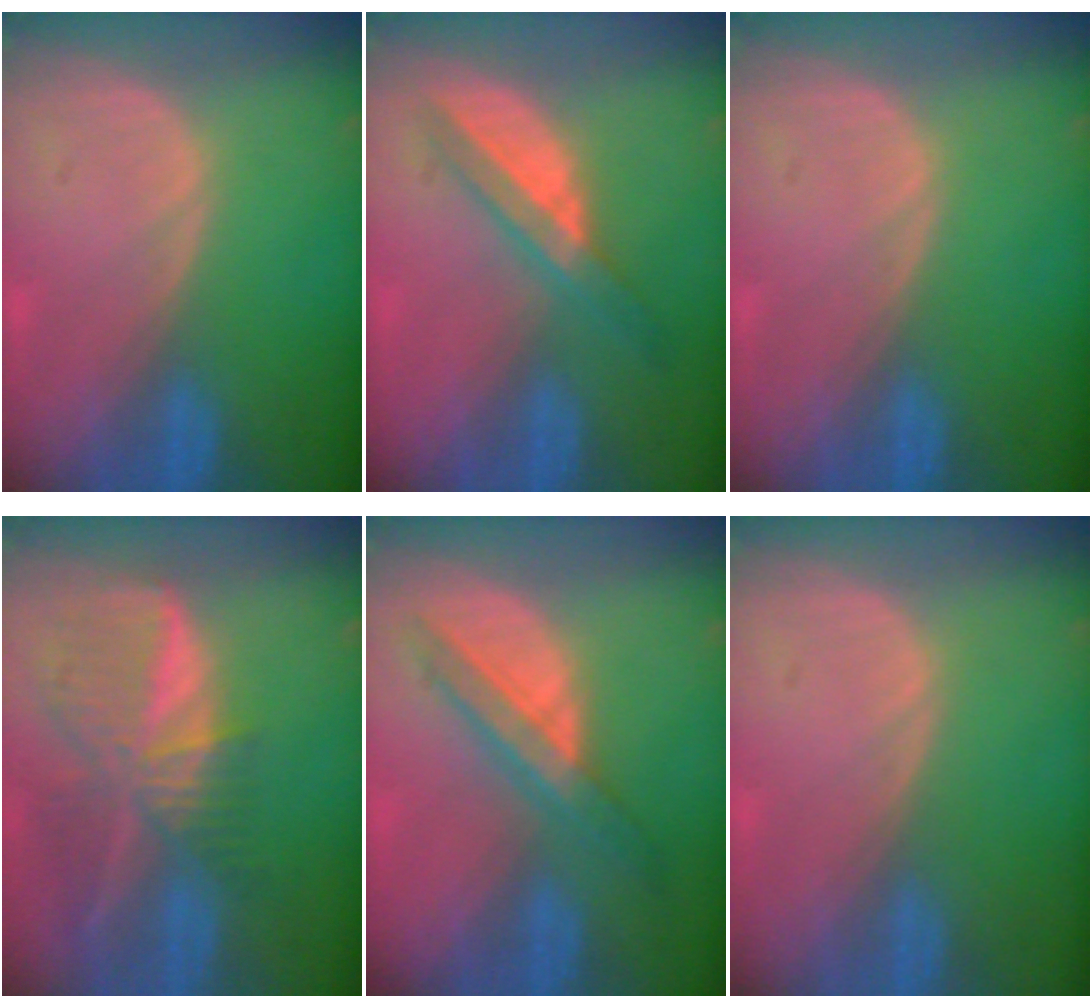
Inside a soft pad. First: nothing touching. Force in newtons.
{"total": 5.9, "press": 5.2, "slide": 2.7}
{"total": 0.0}
{"total": 9.5, "press": 8.4, "slide": 4.6}
{"total": 5.9, "press": 5.9, "slide": 0.4}
{"total": 0.0}